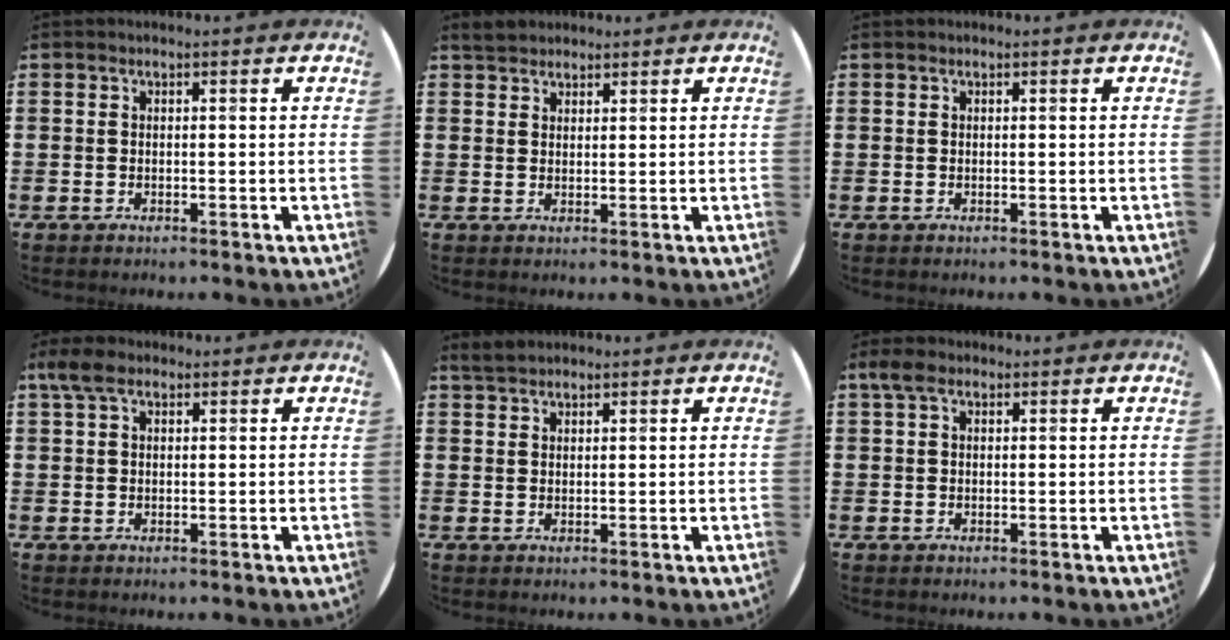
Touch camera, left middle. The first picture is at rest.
{"total": 2.2, "force": [2.1, 0.8, 0.1], "torque": [0.002, 0.003, 0.040]}
{"total": 0.0}
{"total": 3.3, "force": [1.9, 1.9, 1.9], "torque": [-0.035, 0.008, 0.033]}
{"total": 2.1, "force": [1.9, 0.6, 0.4], "torque": [-0.011, 0.006, 0.037]}
{"total": 2.2, "force": [1.1, 1.3, 1.3], "torque": [-0.022, 0.008, 0.016]}